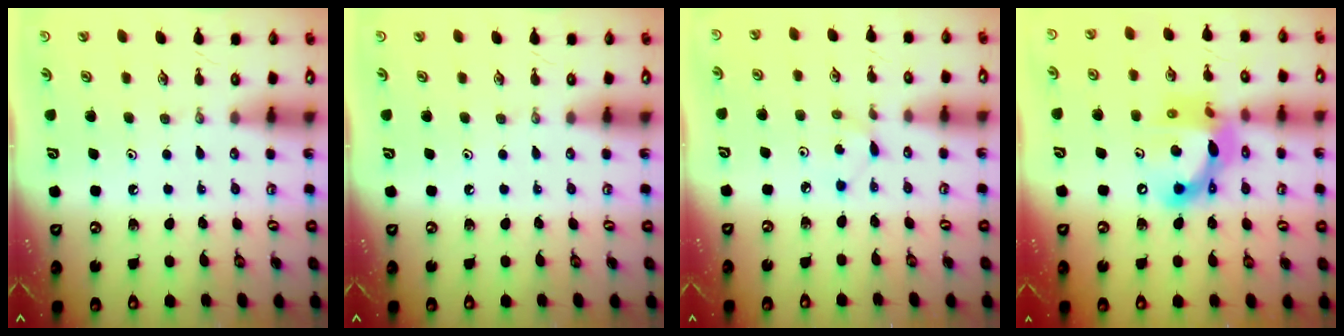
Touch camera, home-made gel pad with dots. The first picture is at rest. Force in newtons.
{"total": 0.0}
{"total": 2.8, "press": 2.8, "slide": 0.4}
{"total": 15.1, "press": 15.1, "slide": 0.7}